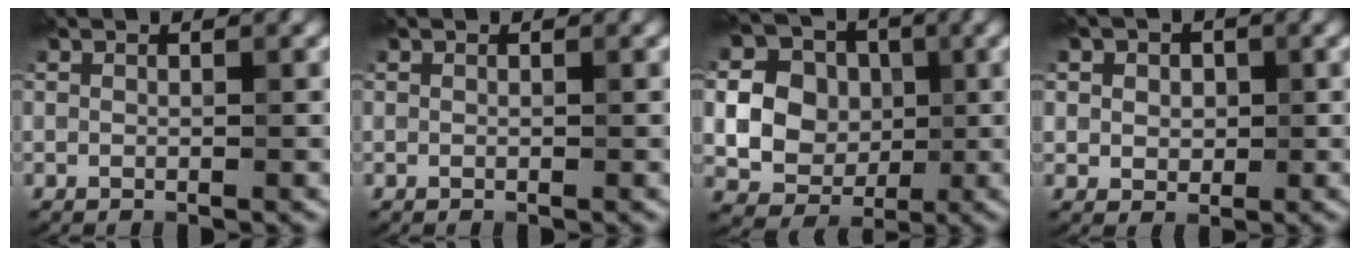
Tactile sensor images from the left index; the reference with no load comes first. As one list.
[{"total": 0.0}, {"total": 10.2, "force": [0.8, 9.3, 3.9], "torque": [-0.083, 0.017, 0.002]}, {"total": 2.8, "force": [0.9, 2.3, 1.3], "torque": [-0.013, 0.012, 0.002]}]